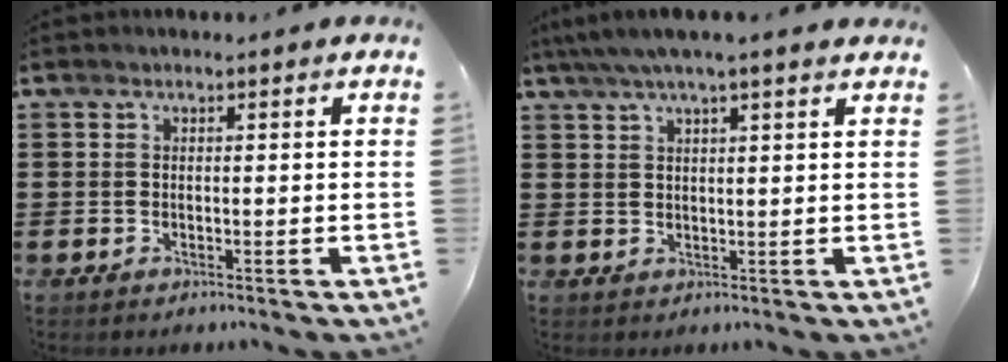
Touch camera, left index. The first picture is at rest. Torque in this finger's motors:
{"motor_torque": [1.31, -0.83, 0.04, -0.11]}